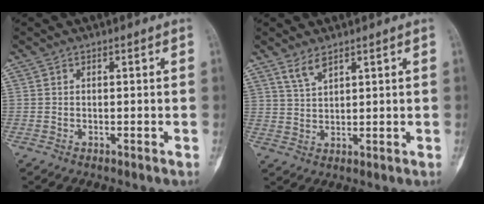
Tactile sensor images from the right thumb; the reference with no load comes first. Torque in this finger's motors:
{"motor_torque": [0.90, 2.32, 0.89, 0.30, 0.13]}